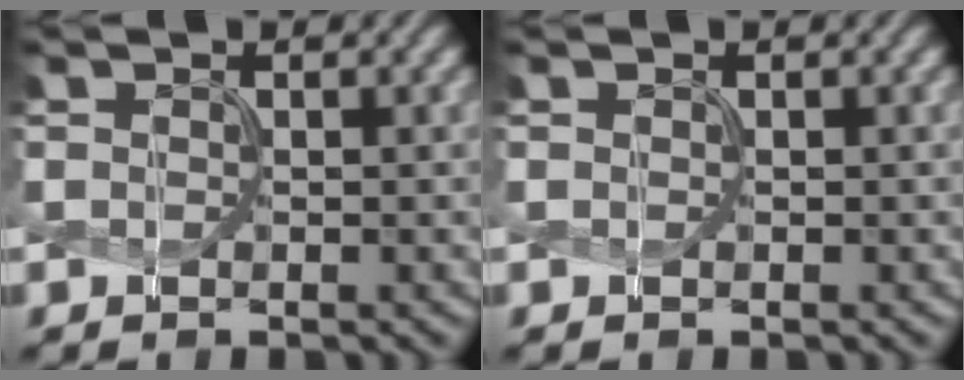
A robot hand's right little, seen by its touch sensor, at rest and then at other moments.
{"total": 0.0}